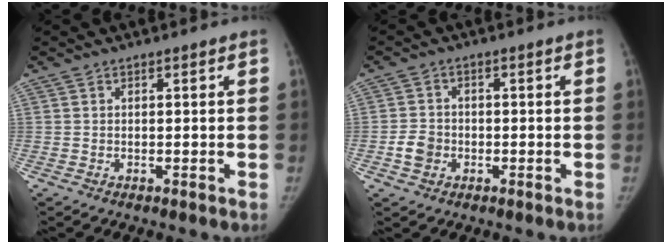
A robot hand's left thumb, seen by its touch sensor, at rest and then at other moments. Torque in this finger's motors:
{"motor_torque": [-0.26, 0.46, 0.21, -0.39, 0.13]}